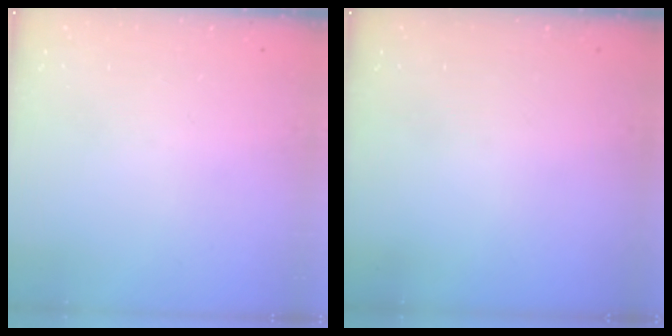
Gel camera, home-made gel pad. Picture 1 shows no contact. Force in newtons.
{"total": 0.0}